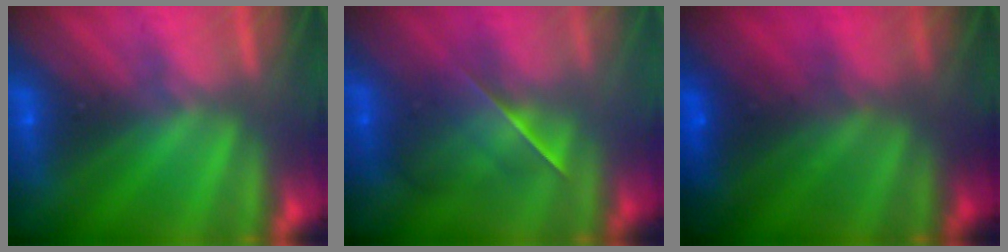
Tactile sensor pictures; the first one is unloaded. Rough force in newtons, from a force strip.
{"total": 2.4}
{"total": 6.9}